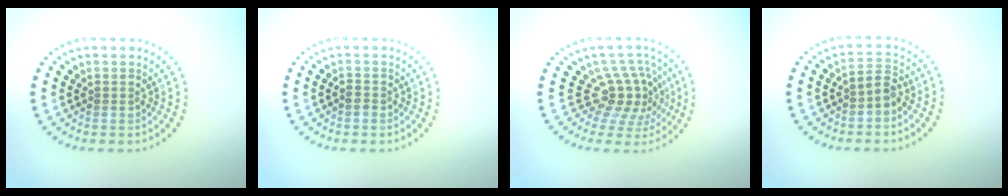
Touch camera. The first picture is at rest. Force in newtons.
{"total": 0.9, "press": 0.8, "slide": 0.4}
{"total": 4.0, "press": 2.8, "slide": 2.8}
{"total": 2.0, "press": 1.6, "slide": 1.1}